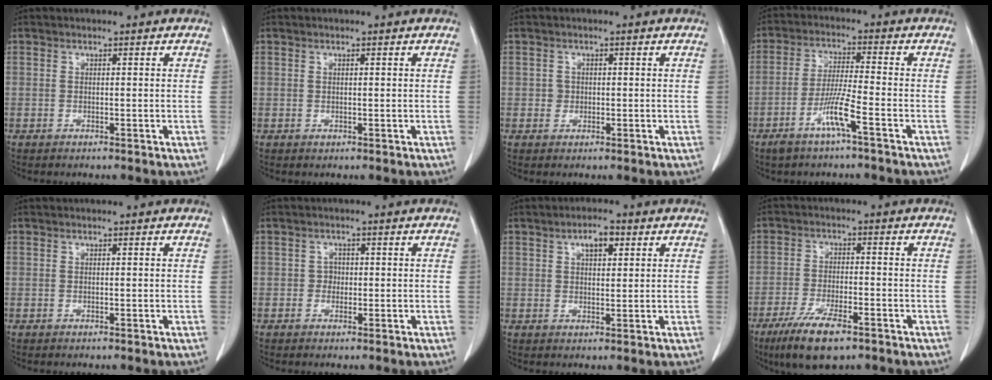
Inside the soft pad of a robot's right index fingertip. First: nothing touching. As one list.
[{"total": 0.8, "force": [0.0, 0.6, 0.5], "torque": [-0.012, -0.001, 0.003]}, {"total": 1.8, "force": [-0.1, 1.7, 0.5], "torque": [-0.008, 0.009, 0.003]}, {"total": 6.8, "force": [-3.5, 0.0, 5.8], "torque": [-0.120, -0.001, -0.069]}, {"total": 0.0}, {"total": 1.9, "force": [-0.2, 1.7, 0.8], "torque": [-0.008, 0.008, -0.002]}, {"total": 4.6, "force": [2.1, 2.1, 3.5], "torque": [-0.064, 0.006, 0.036]}, {"total": 9.6, "force": [-5.9, 2.8, 7.0], "torque": [-0.135, -0.016, -0.099]}]